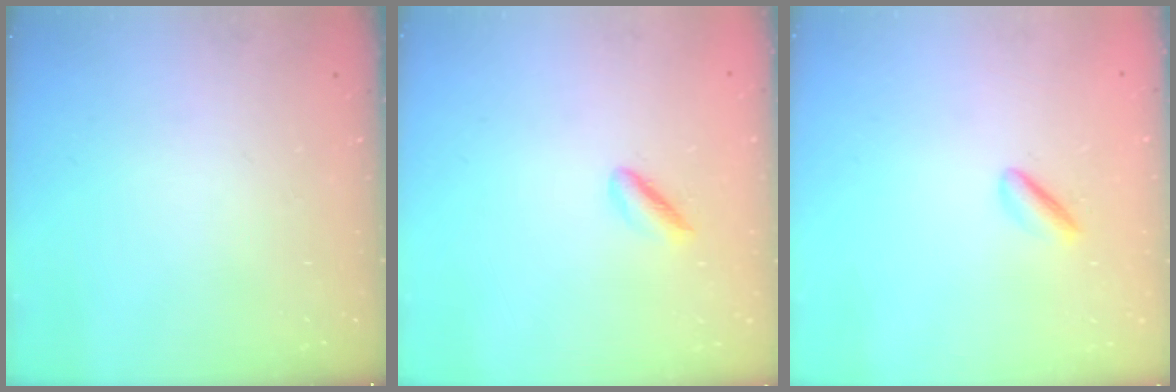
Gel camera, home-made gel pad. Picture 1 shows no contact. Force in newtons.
{"total": 2.3, "press": 2.1, "slide": 1.0}
{"total": 1.8, "press": 1.7, "slide": 0.6}